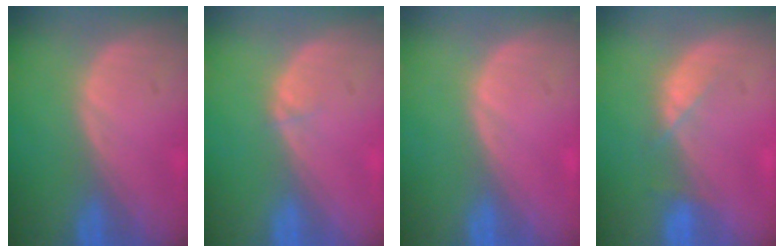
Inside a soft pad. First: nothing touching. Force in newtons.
{"total": 0.5, "press": 0.5, "slide": 0.1}
{"total": 0.0}
{"total": 2.4, "press": 2.3, "slide": 0.5}